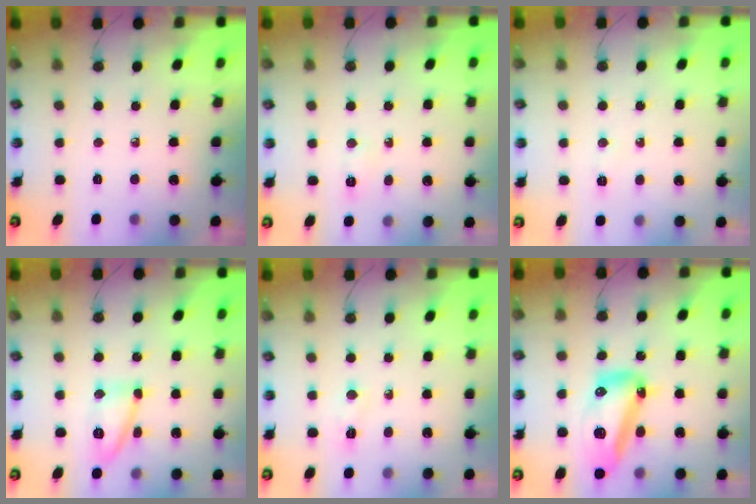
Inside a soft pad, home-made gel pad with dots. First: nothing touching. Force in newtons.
{"total": 3.1, "press": 2.8, "slide": 1.3}
{"total": 4.6, "press": 4.4, "slide": 1.5}
{"total": 12.1, "press": 12.1, "slide": 0.8}
{"total": 5.2, "press": 5.0, "slide": 1.5}
{"total": 16.4, "press": 16.3, "slide": 1.7}